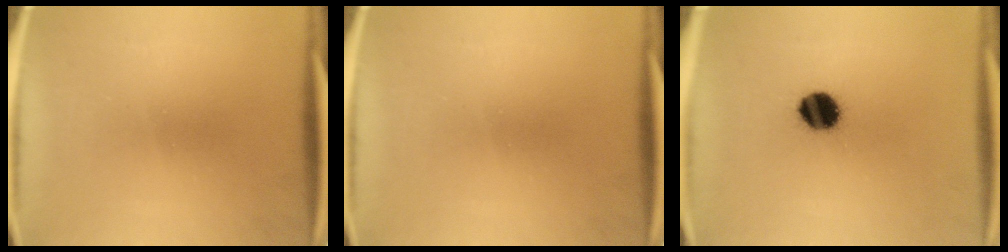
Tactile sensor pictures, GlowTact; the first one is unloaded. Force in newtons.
{"total": 0.0}
{"total": 8.6}